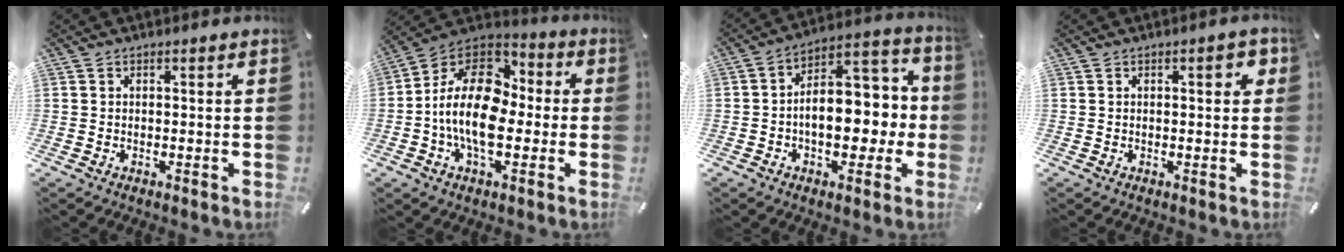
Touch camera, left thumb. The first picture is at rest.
{"total": 17.4, "force": [-3.3, 11.2, 12.9], "torque": [-0.271, 0.014, -0.061]}
{"total": 13.3, "force": [-1.3, 9.4, 9.4], "torque": [-0.105, -0.001, -0.018]}
{"total": 3.0, "force": [0.8, 1.2, 2.6], "torque": [-0.029, 0.000, 0.005]}